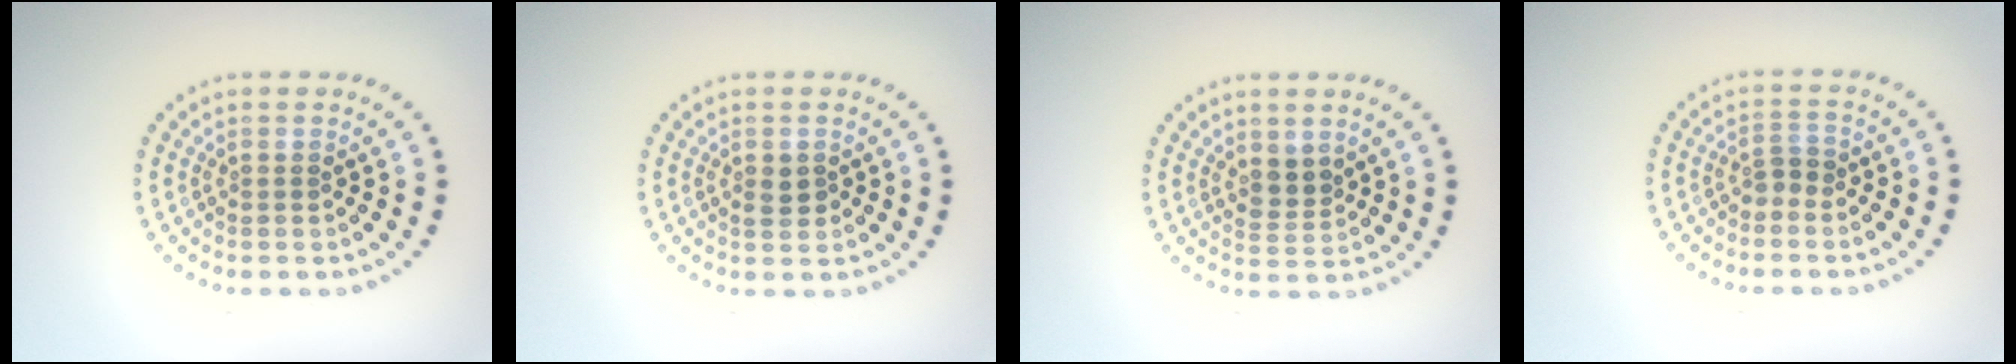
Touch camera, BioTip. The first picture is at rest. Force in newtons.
{"total": 1.5, "press": 1.5, "slide": 0.3}
{"total": 2.0, "press": 1.6, "slide": 1.2}
{"total": 1.2, "press": 1.0, "slide": 0.5}